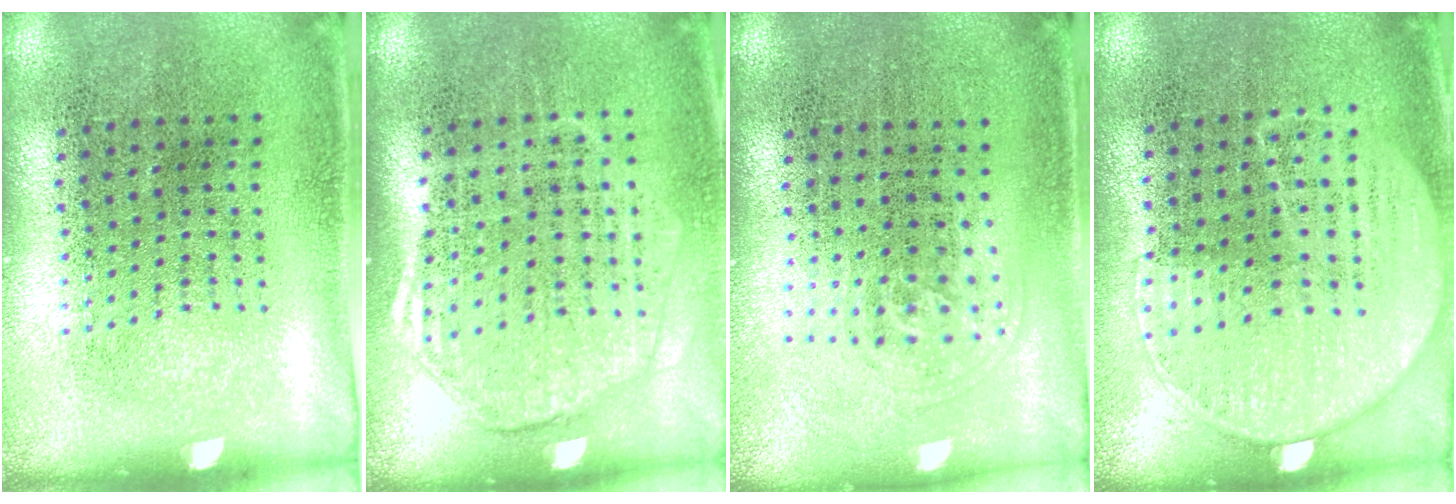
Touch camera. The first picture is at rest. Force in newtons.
{"total": 1.7, "press": 1.6, "slide": 0.7}
{"total": 0.9, "press": 0.6, "slide": 0.7}
{"total": 1.2, "press": 1.0, "slide": 0.6}